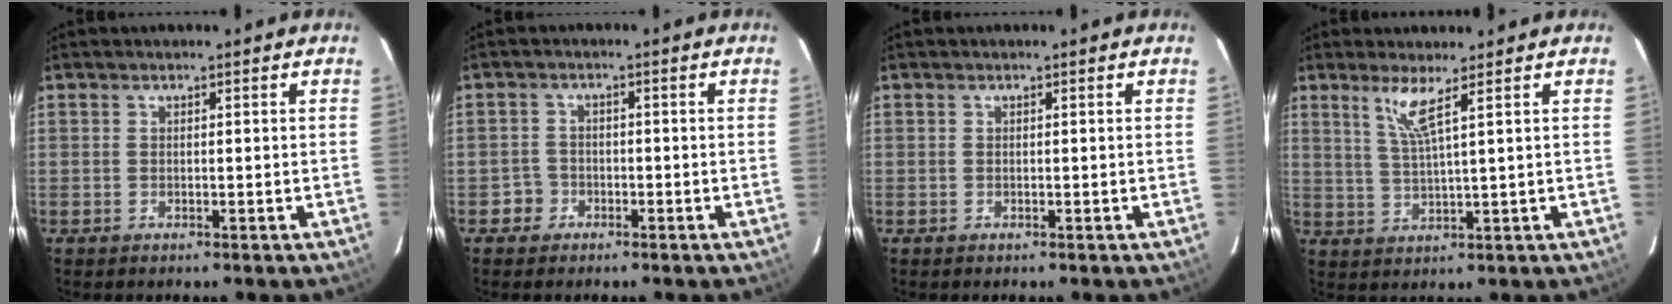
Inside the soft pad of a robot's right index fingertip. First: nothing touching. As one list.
[{"total": 2.8, "force": [-1.5, 2.3, -0.3], "torque": [0.003, 0.016, -0.027]}, {"total": 0.0}, {"total": 4.6, "force": [2.8, -0.7, 3.6], "torque": [-0.072, -0.009, 0.057]}]